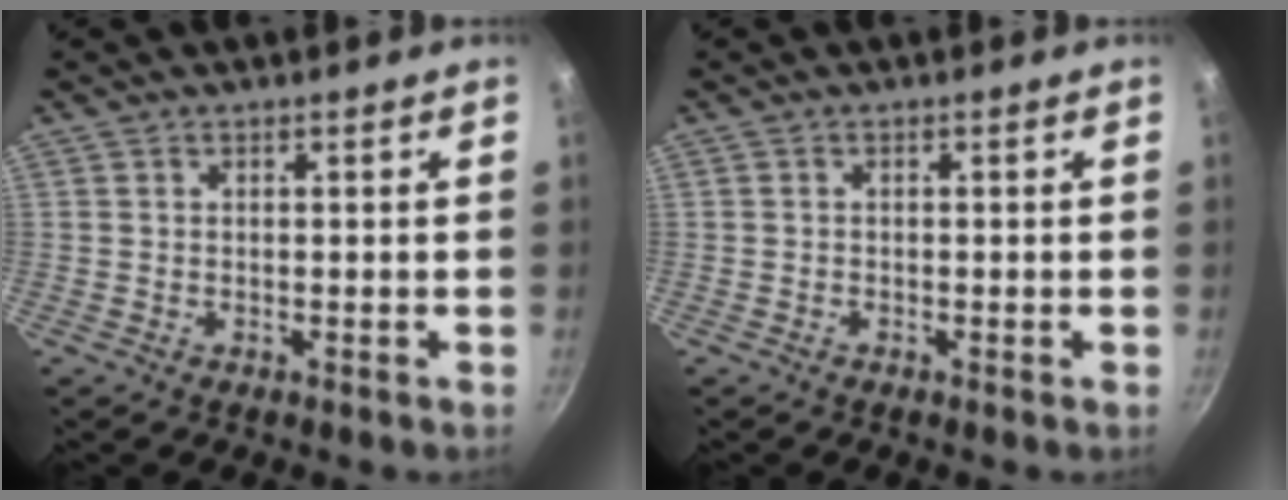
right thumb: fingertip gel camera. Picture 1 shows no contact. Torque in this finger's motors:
{"motor_torque": [2.92, 2.08, -0.21, -0.22, 0.00]}